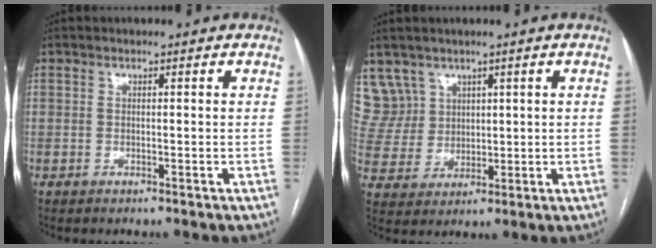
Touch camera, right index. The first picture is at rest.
{"total": 7.5, "force": [4.8, 5.8, -0.3], "torque": [0.006, 0.025, 0.110]}